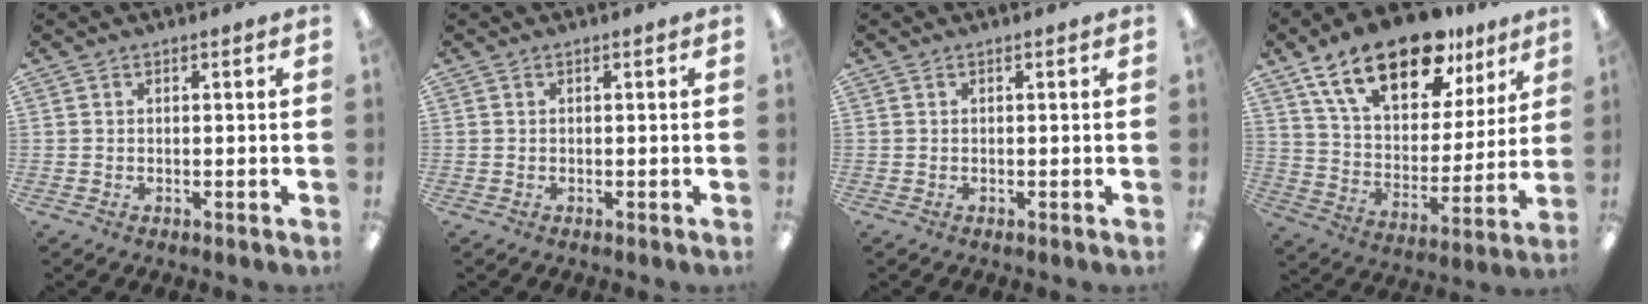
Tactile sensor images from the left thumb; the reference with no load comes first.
{"total": 0.0}
{"total": 0.0}
{"total": 21.7, "force": [14.0, 10.6, 12.7], "torque": [-0.209, -0.072, 0.245]}